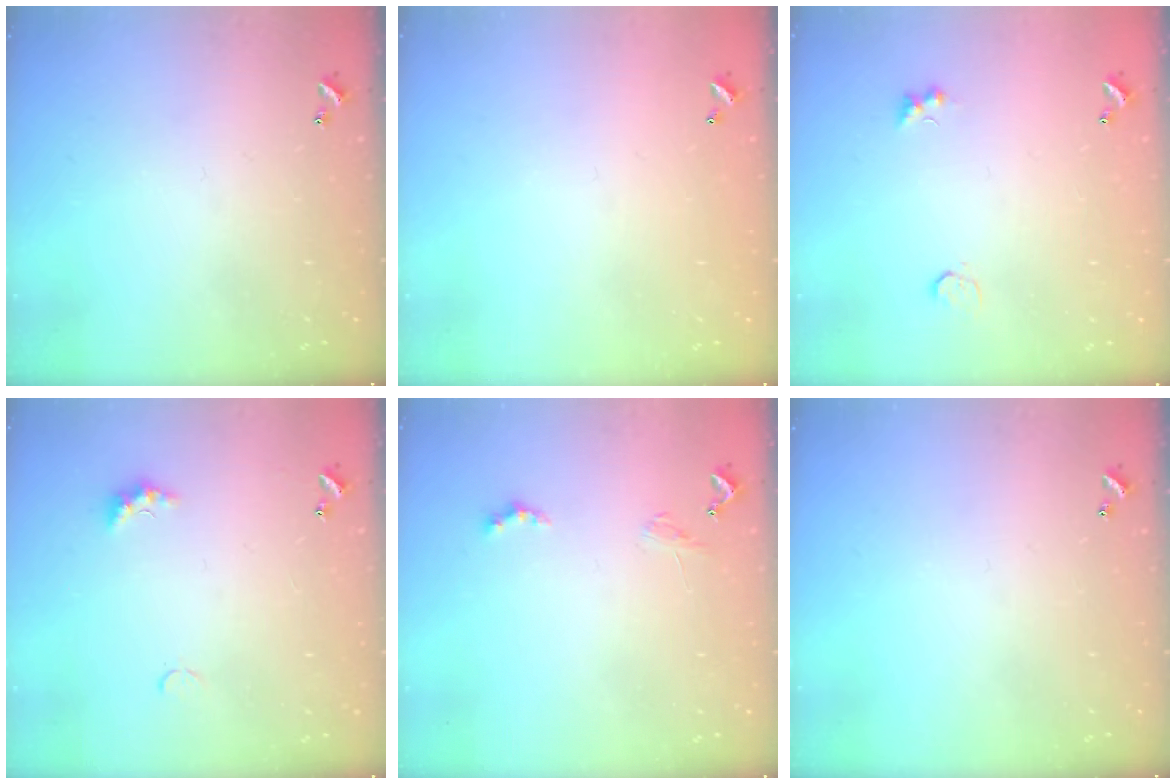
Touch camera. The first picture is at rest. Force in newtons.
{"total": 2.7, "press": 2.7, "slide": 0.1}
{"total": 2.1, "press": 2.0, "slide": 0.6}
{"total": 2.8, "press": 2.8, "slide": 0.7}
{"total": 1.1, "press": 1.1, "slide": 0.4}
{"total": 0.0}